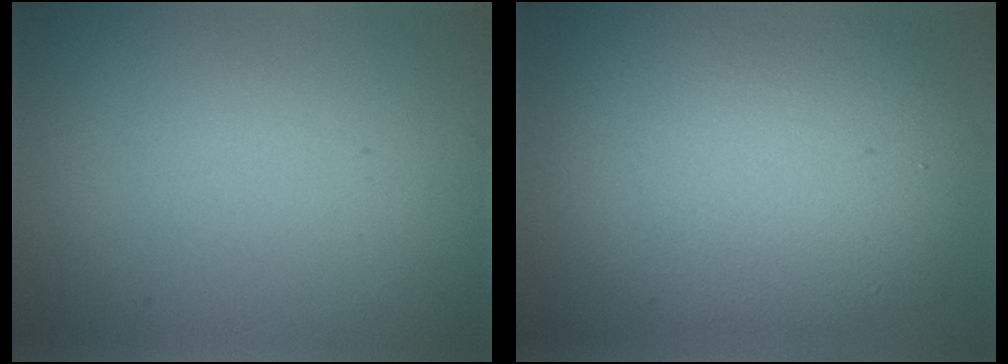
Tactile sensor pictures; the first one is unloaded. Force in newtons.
{"total": 9.3, "press": 9.3, "slide": 0.6}